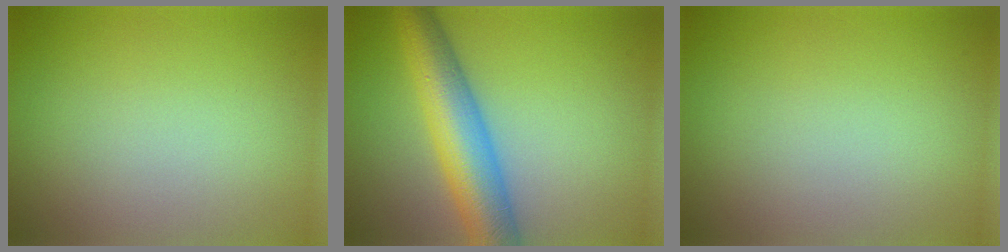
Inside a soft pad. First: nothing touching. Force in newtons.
{"total": 7.9, "press": 7.9, "slide": 0.2}
{"total": 0.0}